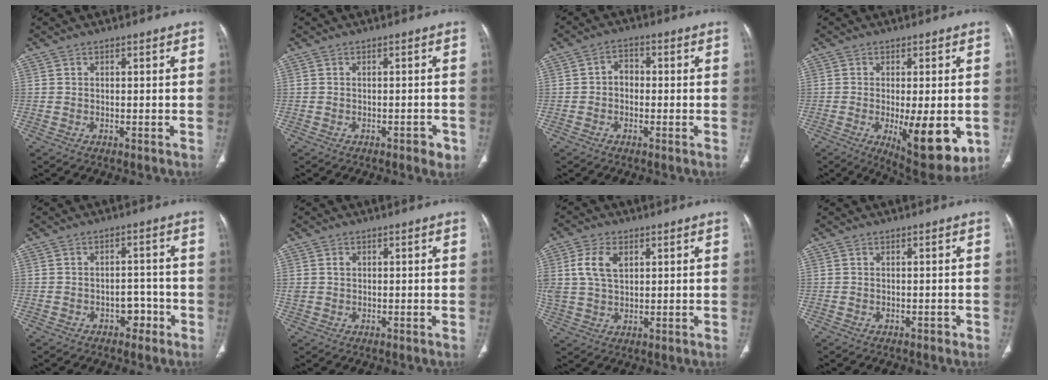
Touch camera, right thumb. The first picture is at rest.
{"total": 2.3, "force": [-1.2, 1.1, 1.6], "torque": [-0.017, 0.006, -0.013]}
{"total": 3.3, "force": [-0.4, 2.6, 2.0], "torque": [-0.015, 0.016, -0.016]}
{"total": 14.1, "force": [-3.4, 4.9, 12.8], "torque": [-0.169, -0.026, -0.036]}
{"total": 3.7, "force": [-2.1, 2.7, 1.6], "torque": [0.001, 0.027, -0.028]}
{"total": 1.6, "force": [0.4, 1.3, 0.8], "torque": [-0.016, 0.004, 0.013]}
{"total": 7.3, "force": [2.5, 4.5, 5.2], "torque": [-0.105, -0.002, 0.051]}
{"total": 0.6, "force": [-0.4, 0.4, 0.3], "torque": [-0.004, 0.000, -0.005]}